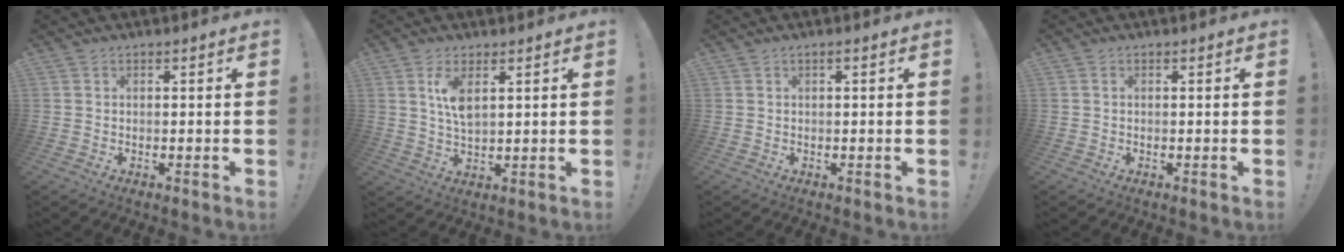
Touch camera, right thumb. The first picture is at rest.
{"total": 6.4, "force": [2.7, 2.3, 5.3], "torque": [-0.095, -0.018, 0.041]}
{"total": 0.8, "force": [0.1, -0.1, 0.8], "torque": [-0.023, 0.003, 0.002]}
{"total": 0.0}